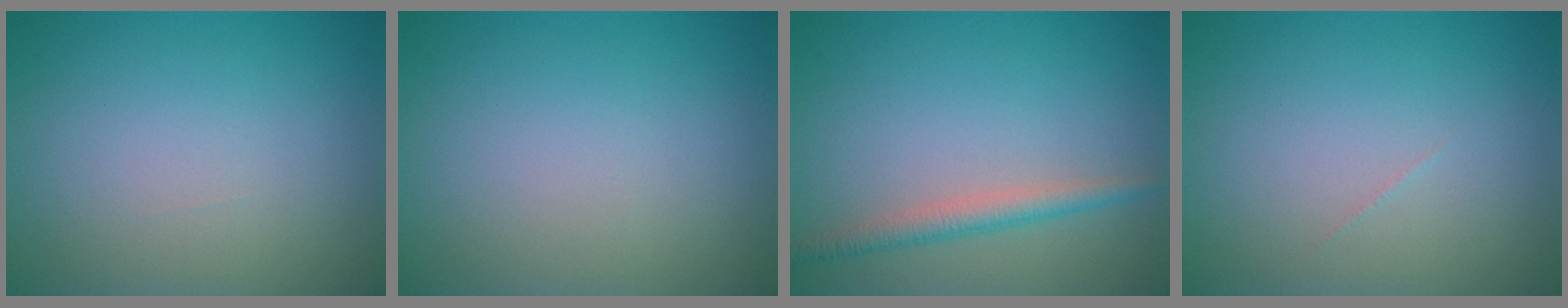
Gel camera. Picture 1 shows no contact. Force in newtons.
{"total": 0.0}
{"total": 2.4, "press": 2.4, "slide": 0.0}
{"total": 0.0}